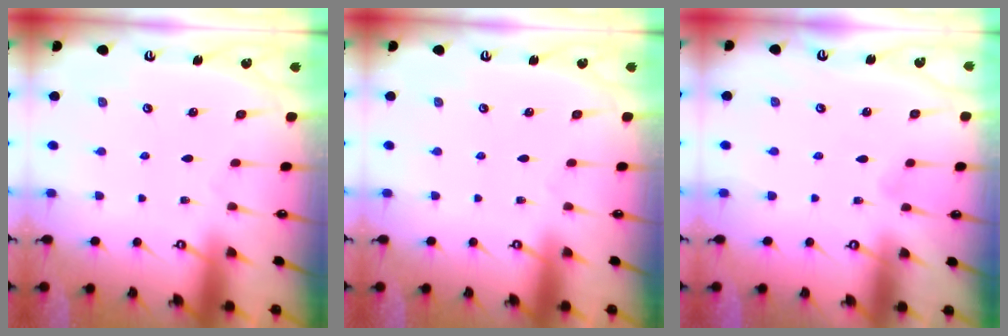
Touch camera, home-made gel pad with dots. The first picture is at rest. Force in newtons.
{"total": 0.0}
{"total": 0.9, "press": 0.9, "slide": 0.1}